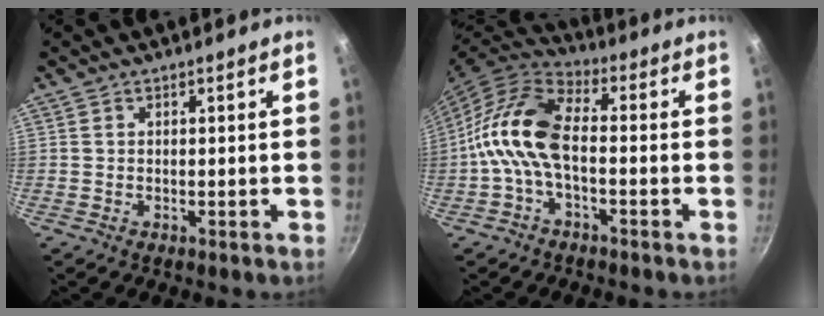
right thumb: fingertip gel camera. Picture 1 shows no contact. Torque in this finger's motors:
{"motor_torque": [2.50, 2.50, 1.46, -1.31, 0.33]}